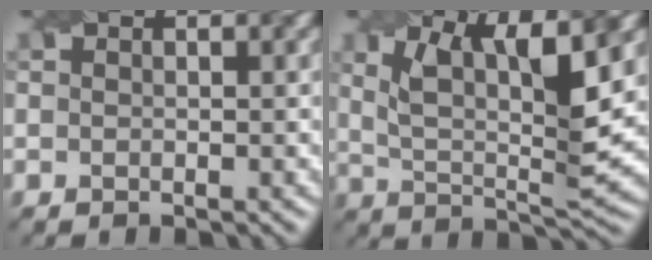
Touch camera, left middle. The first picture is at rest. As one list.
[{"total": 8.6, "force": [3.3, 2.8, 7.5], "torque": [-0.141, -0.004, 0.060]}]